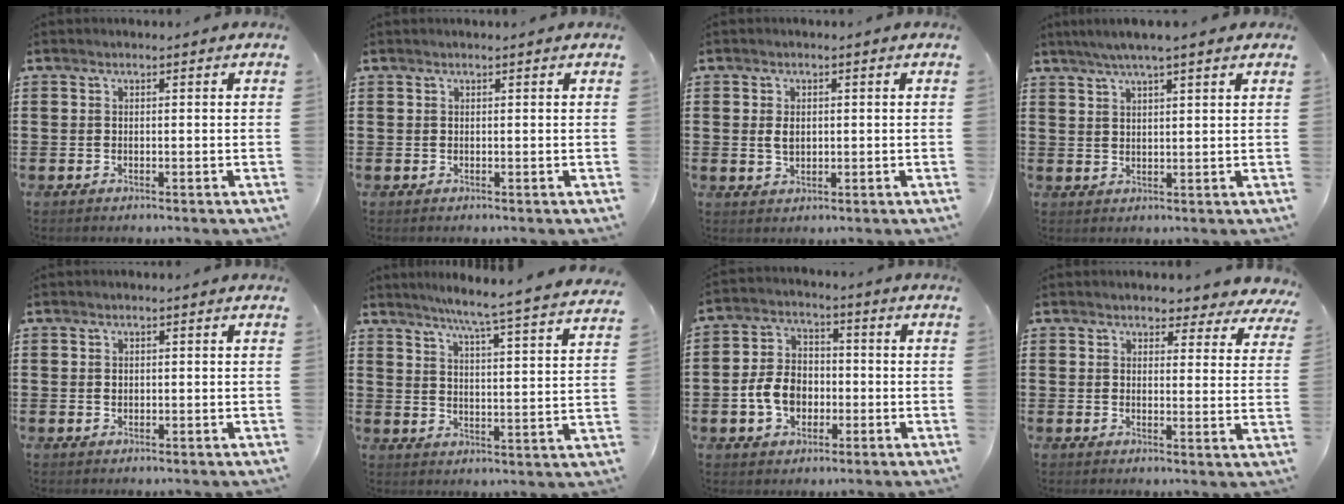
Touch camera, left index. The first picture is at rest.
{"total": 0.0}
{"total": 2.4, "force": [0.3, 1.5, 1.8], "torque": [-0.047, 0.004, 0.001]}
{"total": 3.3, "force": [2.6, -0.1, 2.0], "torque": [-0.044, 0.000, 0.047]}
{"total": 0.7, "force": [0.2, 0.5, 0.4], "torque": [-0.010, 0.003, 0.003]}
{"total": 5.3, "force": [4.8, -1.7, 1.7], "torque": [-0.054, -0.048, 0.073]}
{"total": 7.2, "force": [-2.0, 5.4, 4.3], "torque": [-0.095, 0.006, -0.042]}
{"total": 3.0, "force": [2.9, 0.8, 0.2], "torque": [-0.009, -0.015, 0.051]}